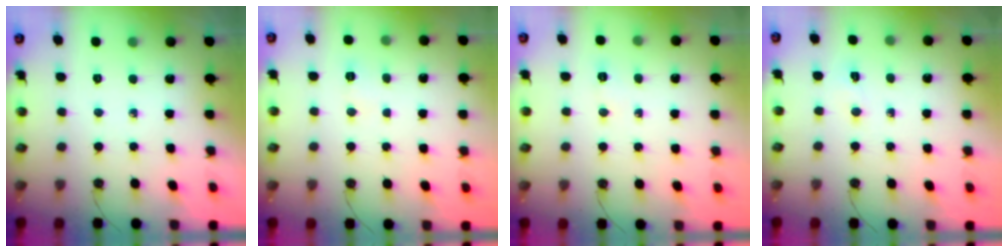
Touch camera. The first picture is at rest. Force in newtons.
{"total": 9.2, "press": 6.0, "slide": 6.9}
{"total": 3.9, "press": 3.6, "slide": 1.5}
{"total": 2.6, "press": 2.6, "slide": 0.6}